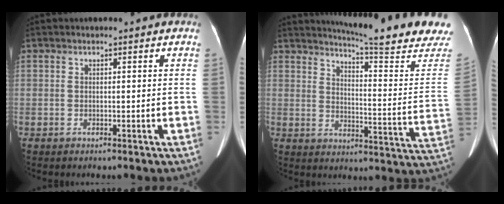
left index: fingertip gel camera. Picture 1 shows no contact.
{"total": 19.6, "force": [17.9, -0.1, 7.9], "torque": [-0.112, -0.097, 0.209]}